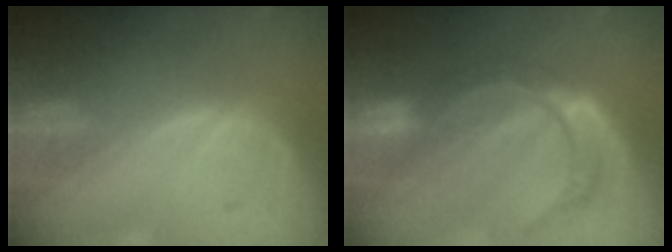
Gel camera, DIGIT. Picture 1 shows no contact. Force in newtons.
{"total": 8.8, "press": 7.4, "slide": 4.7}